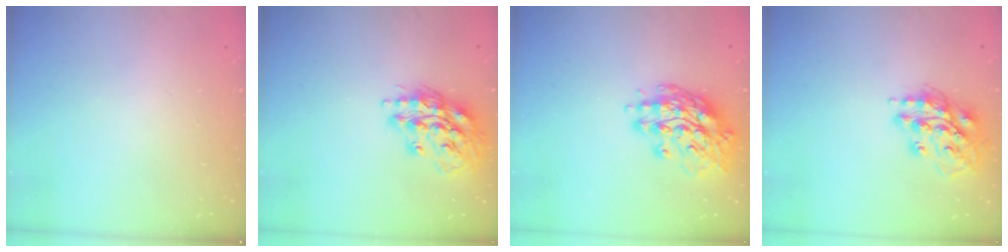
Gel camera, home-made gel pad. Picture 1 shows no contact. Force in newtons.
{"total": 15.3, "press": 15.2, "slide": 1.9}
{"total": 15.6, "press": 15.3, "slide": 3.5}
{"total": 15.4, "press": 15.3, "slide": 1.9}